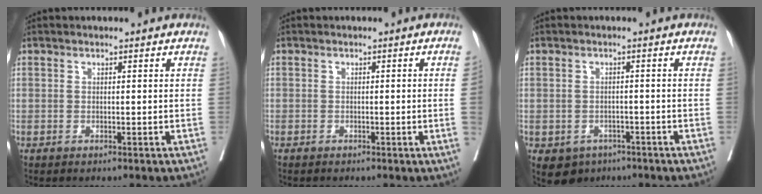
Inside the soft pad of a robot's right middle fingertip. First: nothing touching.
{"total": 1.6, "force": [-0.1, -0.7, 1.4], "torque": [-0.016, -0.003, -0.003]}
{"total": 5.3, "force": [-3.2, 4.0, 1.4], "torque": [-0.023, 0.002, -0.042]}